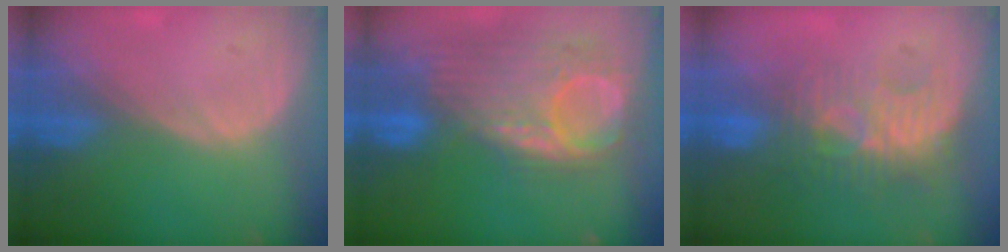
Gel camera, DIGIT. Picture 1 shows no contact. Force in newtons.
{"total": 11.9, "press": 10.4, "slide": 5.8}
{"total": 8.6, "press": 8.1, "slide": 2.9}